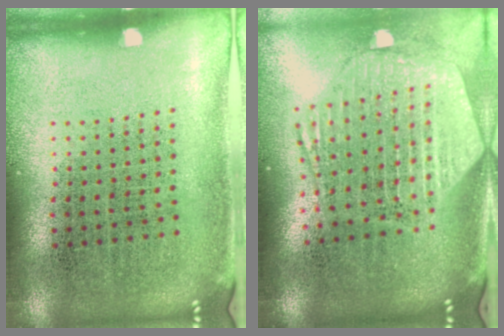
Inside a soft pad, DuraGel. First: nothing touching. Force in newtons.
{"total": 2.7, "press": 2.3, "slide": 1.5}